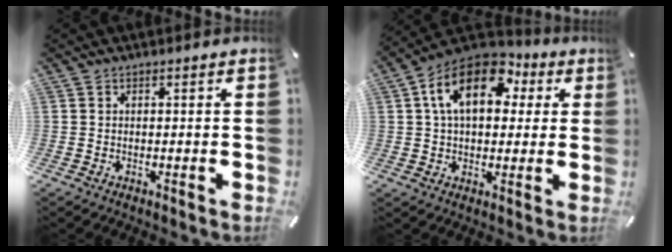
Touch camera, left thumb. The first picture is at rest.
{"total": 15.4, "force": [4.8, 9.9, 10.8], "torque": [-0.193, 0.004, 0.083]}